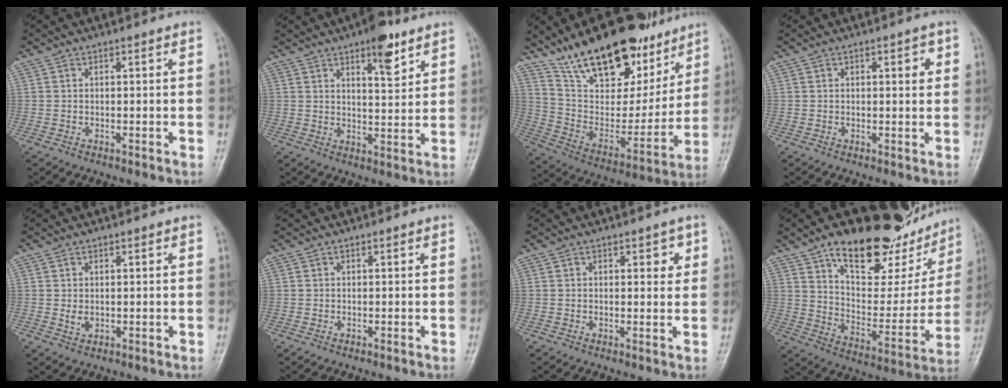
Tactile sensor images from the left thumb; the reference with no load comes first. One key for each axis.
{"total": 8.0, "fx": 4.9, "fy": 2.7, "fz": 5.7, "tx": -0.067, "ty": -0.028, "tz": 0.070}
{"total": 25.4, "fx": 17.7, "fy": 11.3, "fz": 14.2, "tx": -0.188, "ty": -0.065, "tz": 0.297}
{"total": 2.4, "fx": 0.9, "fy": 1.0, "fz": 2.0, "tx": -0.020, "ty": -0.001, "tz": 0.011}
{"total": 1.7, "fx": 0.3, "fy": 1.3, "fz": 1.1, "tx": -0.014, "ty": -0.005, "tz": 0.009}
{"total": 0.0}
{"total": 2.9, "fx": 1.2, "fy": 1.5, "fz": 2.2, "tx": -0.010, "ty": -0.003, "tz": 0.011}
{"total": 26.3, "fx": 17.2, "fy": 11.2, "fz": 16.5, "tx": -0.187, "ty": -0.057, "tz": 0.264}